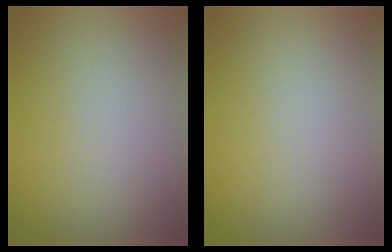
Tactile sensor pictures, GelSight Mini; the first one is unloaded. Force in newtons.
{"total": 0.0}